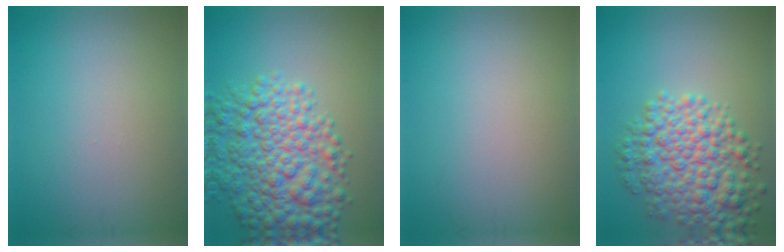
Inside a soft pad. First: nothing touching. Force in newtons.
{"total": 8.7, "press": 8.7, "slide": 0.3}
{"total": 0.0}
{"total": 7.1, "press": 7.1, "slide": 0.1}